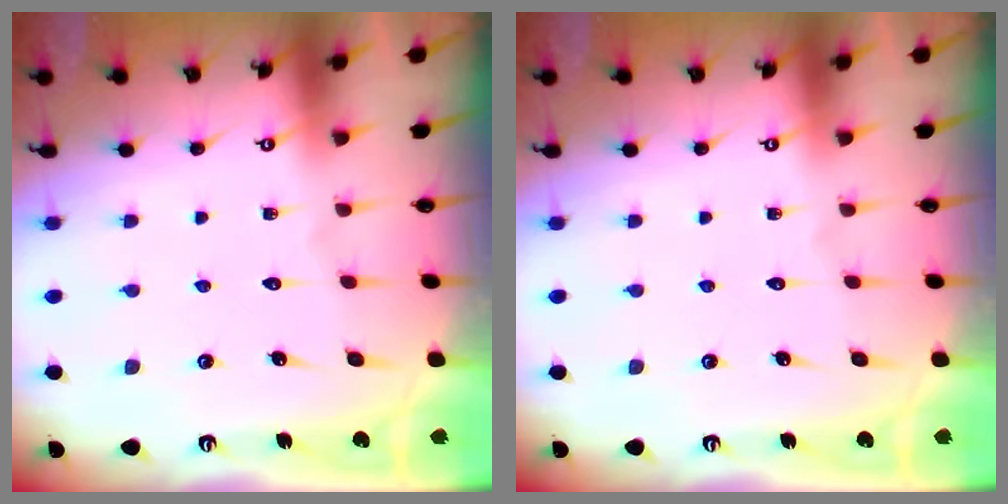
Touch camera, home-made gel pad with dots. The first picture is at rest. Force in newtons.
{"total": 0.0}